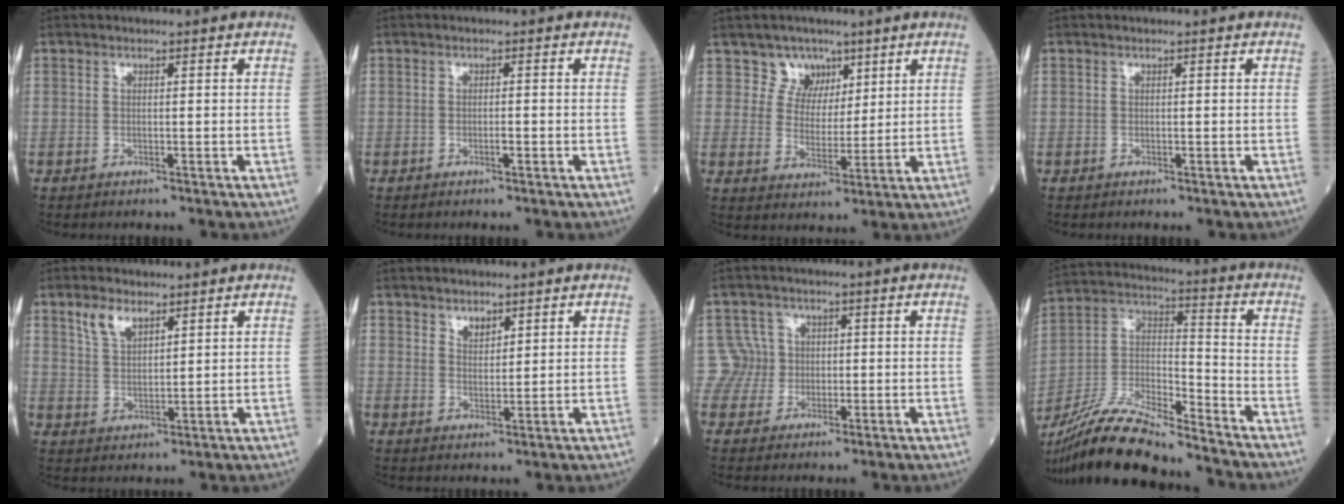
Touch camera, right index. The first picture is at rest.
{"total": 1.0, "force": [-0.5, 0.1, 0.8], "torque": [-0.015, 0.000, -0.009]}
{"total": 5.6, "force": [3.5, 4.3, 0.4], "torque": [-0.004, 0.002, 0.064]}
{"total": 0.0}
{"total": 4.5, "force": [3.1, 2.0, 2.5], "torque": [-0.056, 0.002, 0.067]}
{"total": 2.4, "force": [1.8, 1.2, 1.0], "torque": [-0.019, -0.004, 0.036]}
{"total": 4.0, "force": [0.2, 3.9, -0.9], "torque": [0.038, 0.012, 0.000]}
{"total": 18.1, "force": [-16.3, 1.6, 7.6], "torque": [-0.161, -0.001, -0.304]}